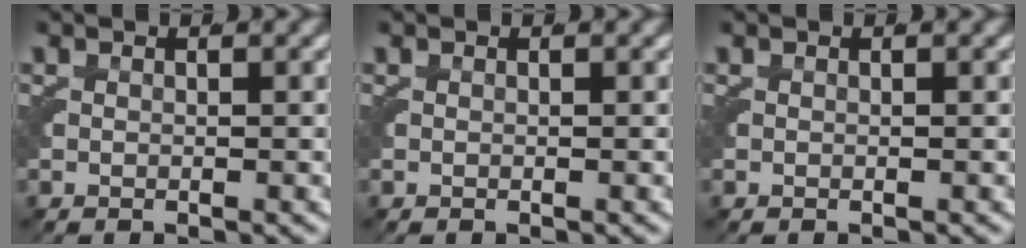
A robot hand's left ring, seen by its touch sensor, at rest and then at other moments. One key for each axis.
{"total": 0.0}
{"total": 0.0}